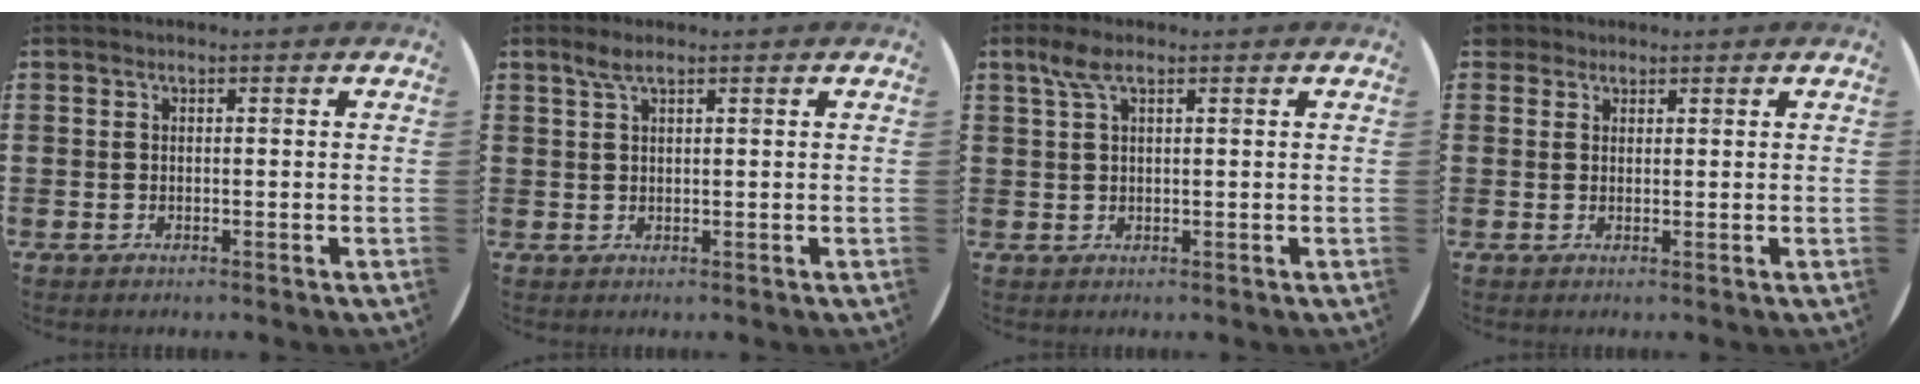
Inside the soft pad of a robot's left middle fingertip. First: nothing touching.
{"total": 2.1, "force": [1.4, 0.3, 1.5], "torque": [-0.030, 0.005, 0.024]}
{"total": 2.8, "force": [1.4, 0.8, 2.3], "torque": [-0.047, 0.008, 0.023]}
{"total": 1.5, "force": [1.2, 0.8, 0.0], "torque": [0.006, 0.001, 0.022]}